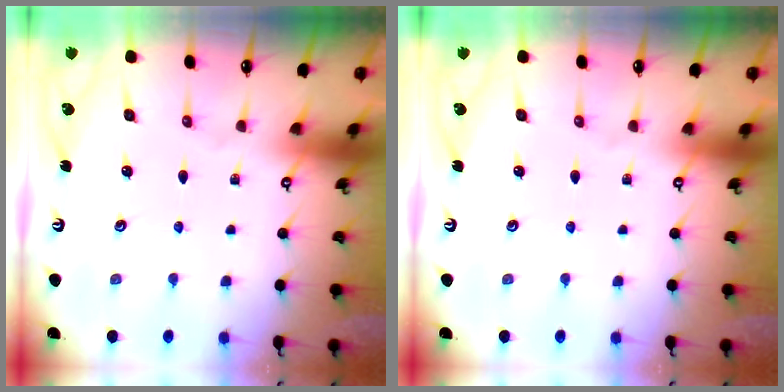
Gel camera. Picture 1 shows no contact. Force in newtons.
{"total": 0.0}